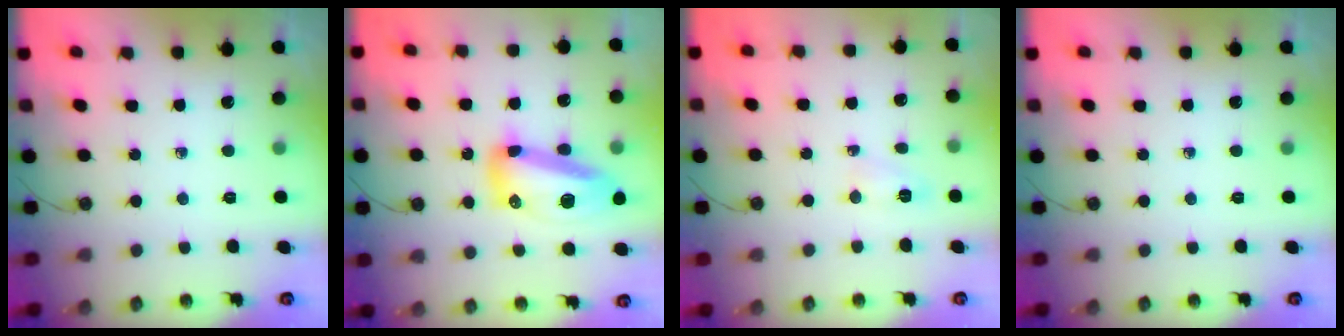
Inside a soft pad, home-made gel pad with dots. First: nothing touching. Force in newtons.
{"total": 15.1, "press": 15.1, "slide": 1.2}
{"total": 3.5, "press": 3.5, "slide": 0.6}
{"total": 0.0}